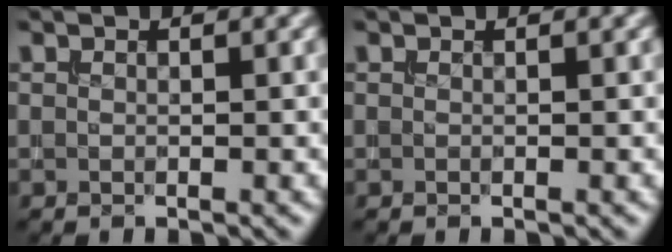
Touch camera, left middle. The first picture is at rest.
{"total": 0.0}